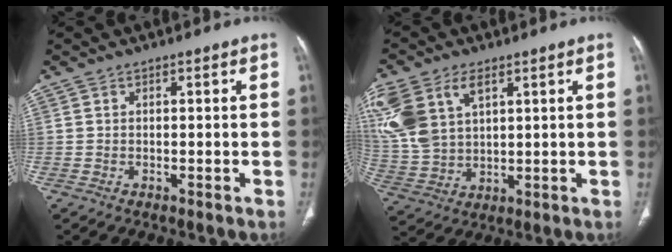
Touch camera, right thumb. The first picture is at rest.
{"total": 15.8, "force": [6.6, 9.8, 10.6], "torque": [-0.248, -0.007, 0.139]}